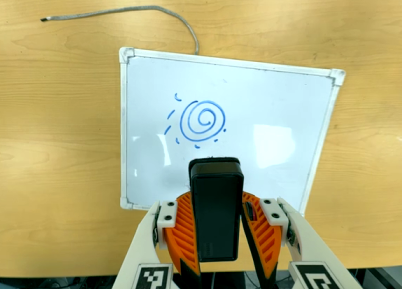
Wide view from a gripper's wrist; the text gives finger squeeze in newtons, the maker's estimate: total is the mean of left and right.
{"total": 7.8, "left": 6.8, "right": 8.7}